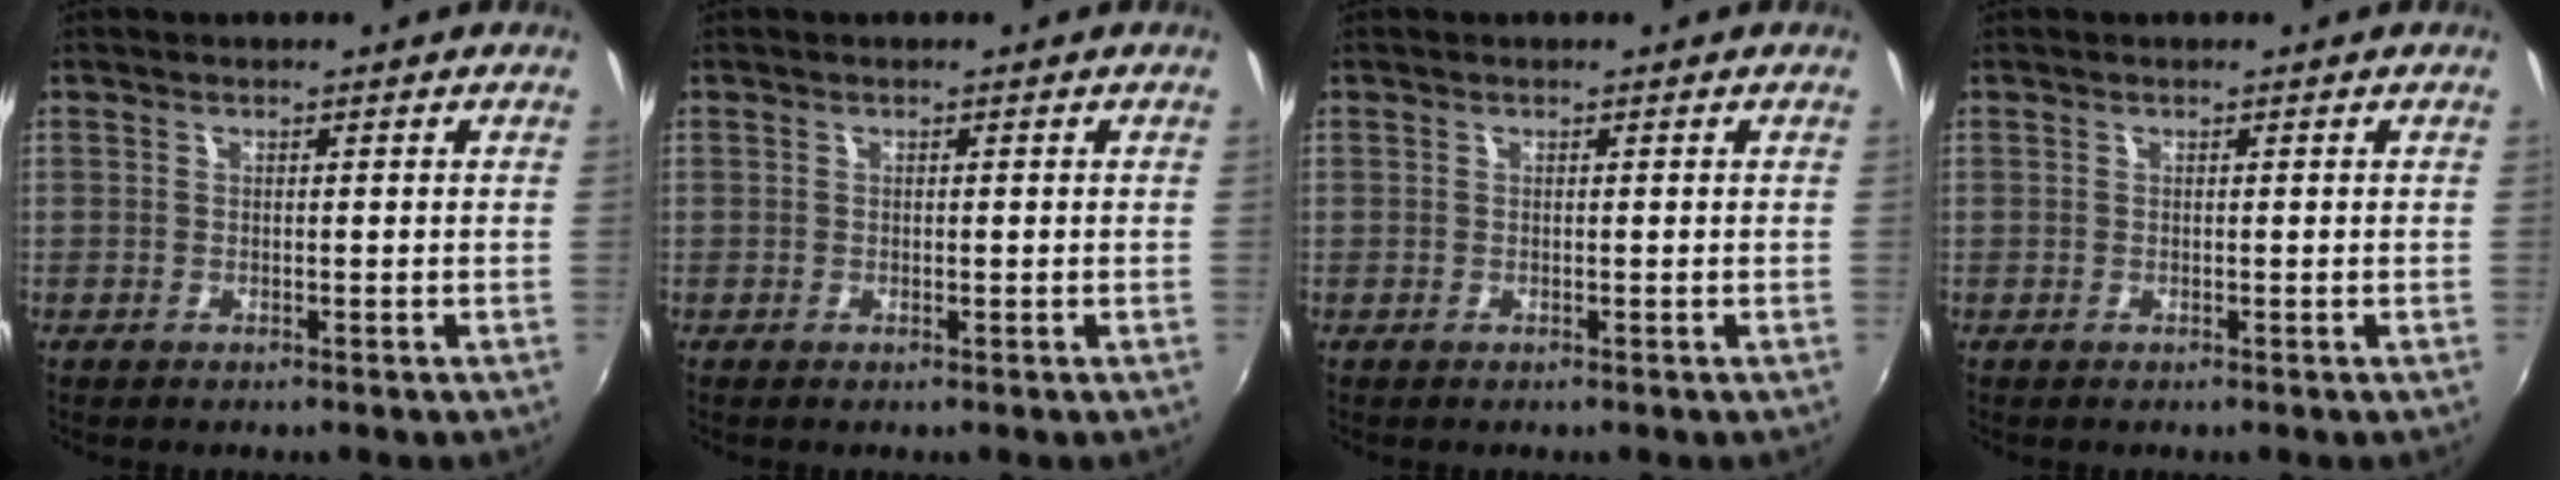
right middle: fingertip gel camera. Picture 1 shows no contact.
{"total": 0.0}
{"total": 0.0}
{"total": 0.0}